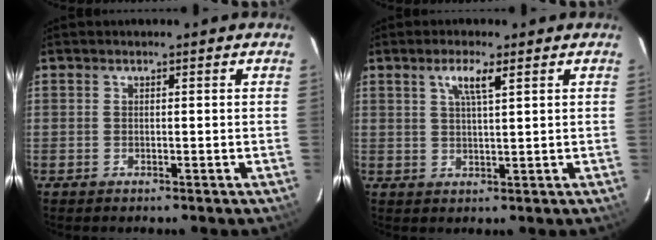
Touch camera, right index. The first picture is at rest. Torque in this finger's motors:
{"motor_torque": [-0.08, 0.12, 0.21, 0.06]}